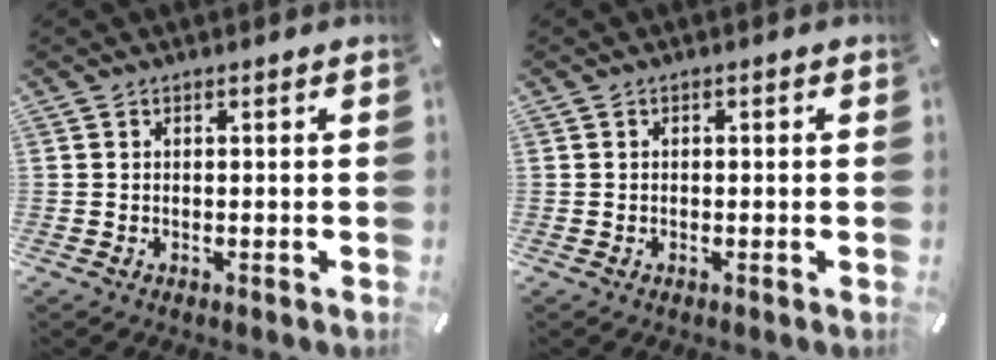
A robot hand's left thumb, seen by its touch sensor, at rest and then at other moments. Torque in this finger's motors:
{"motor_torque": [-0.18, -0.46, -0.05, 0.47, -0.11]}